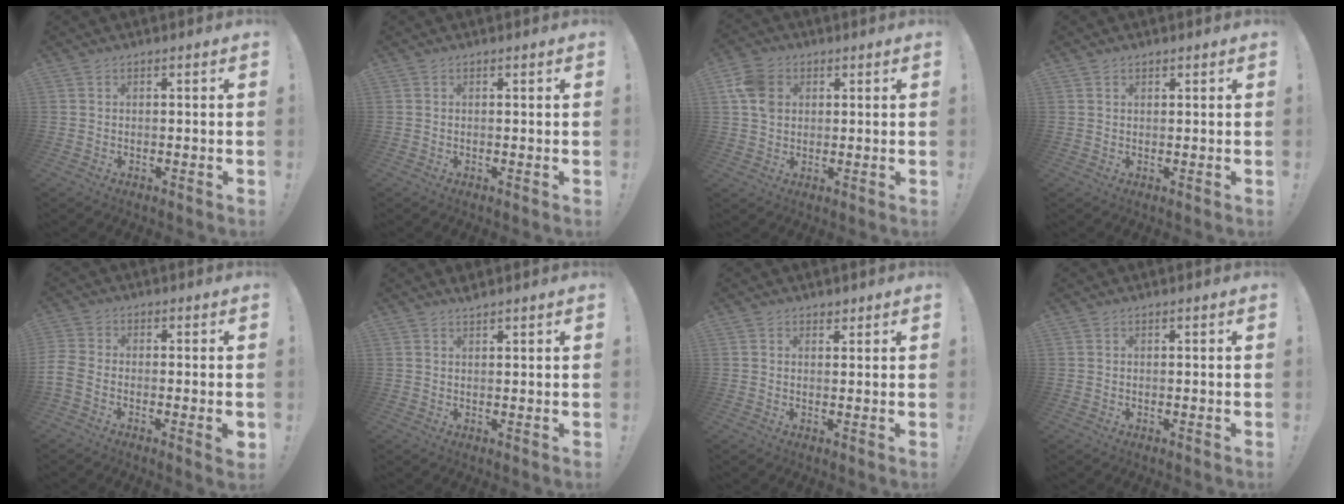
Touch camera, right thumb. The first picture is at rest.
{"total": 0.0}
{"total": 9.2, "force": [2.7, 7.1, 5.2], "torque": [-0.087, -0.003, 0.053]}
{"total": 1.0, "force": [0.8, 0.5, 0.3], "torque": [-0.001, -0.002, 0.016]}
{"total": 6.3, "force": [-2.5, 2.6, 5.1], "torque": [-0.098, 0.002, -0.040]}
{"total": 1.3, "force": [1.3, -0.1, 0.4], "torque": [-0.007, -0.006, 0.023]}
{"total": 1.5, "force": [1.1, 0.8, 0.4], "torque": [0.002, -0.006, 0.019]}
{"total": 0.0}